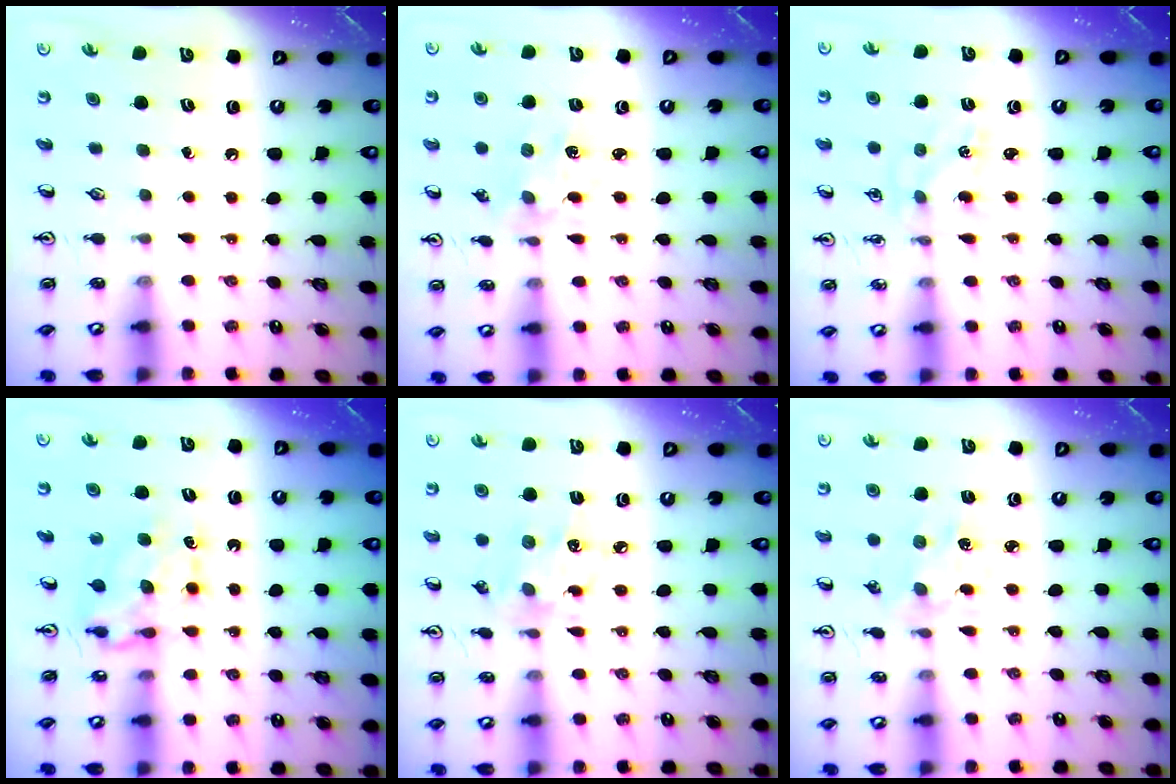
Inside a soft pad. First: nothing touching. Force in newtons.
{"total": 1.8, "press": 1.8, "slide": 0.3}
{"total": 1.2, "press": 1.2, "slide": 0.1}
{"total": 6.6, "press": 6.6, "slide": 0.5}
{"total": 7.3, "press": 7.2, "slide": 0.5}
{"total": 2.0, "press": 1.9, "slide": 0.4}